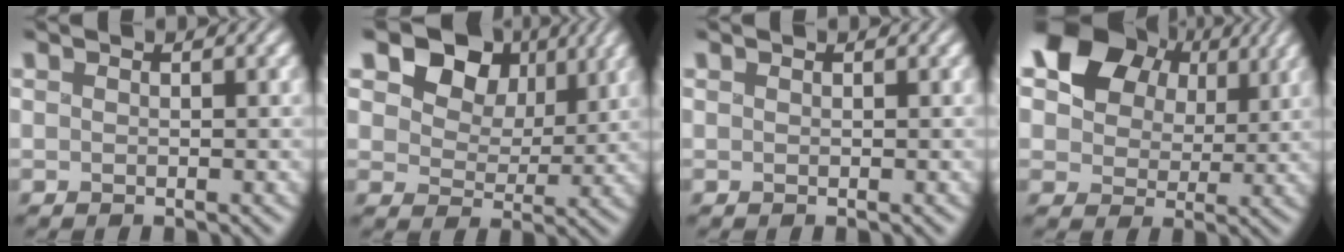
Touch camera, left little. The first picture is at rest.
{"total": 9.0, "force": [4.0, 6.5, 4.8], "torque": [-0.094, 0.010, 0.062]}
{"total": 0.0}
{"total": 12.4, "force": [5.1, 9.2, 6.4], "torque": [-0.126, 0.033, 0.088]}